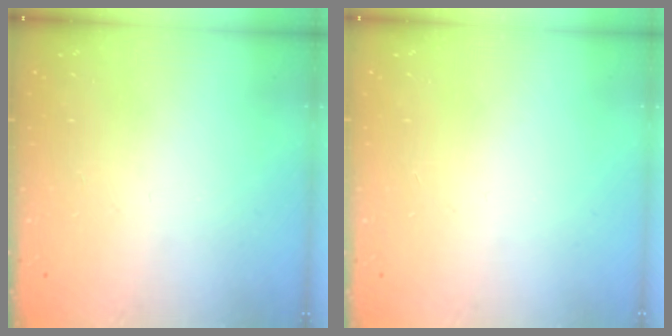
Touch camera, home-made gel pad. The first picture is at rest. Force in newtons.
{"total": 0.0}